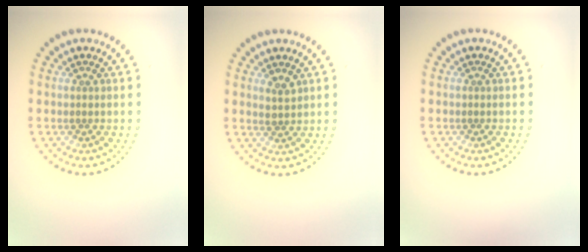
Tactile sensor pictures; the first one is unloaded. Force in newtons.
{"total": 1.2, "press": 1.1, "slide": 0.4}
{"total": 0.0}